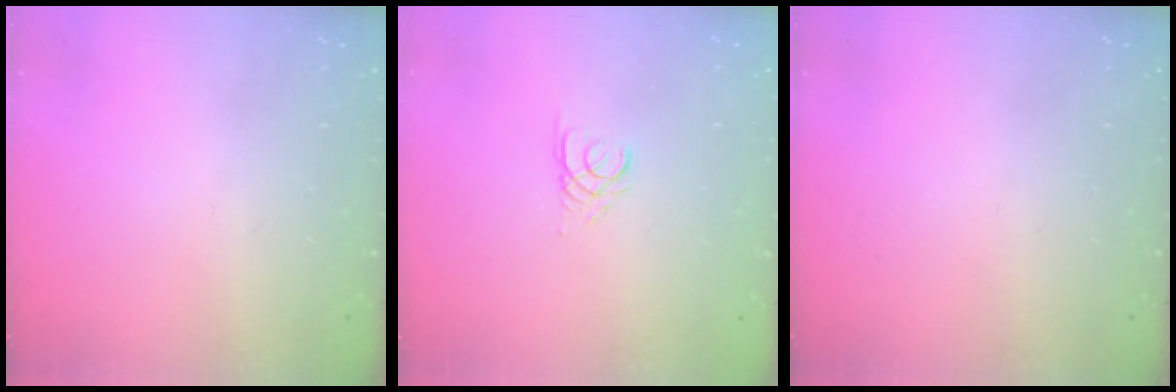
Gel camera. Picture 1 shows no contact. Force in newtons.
{"total": 2.6, "press": 2.6, "slide": 0.3}
{"total": 0.0}